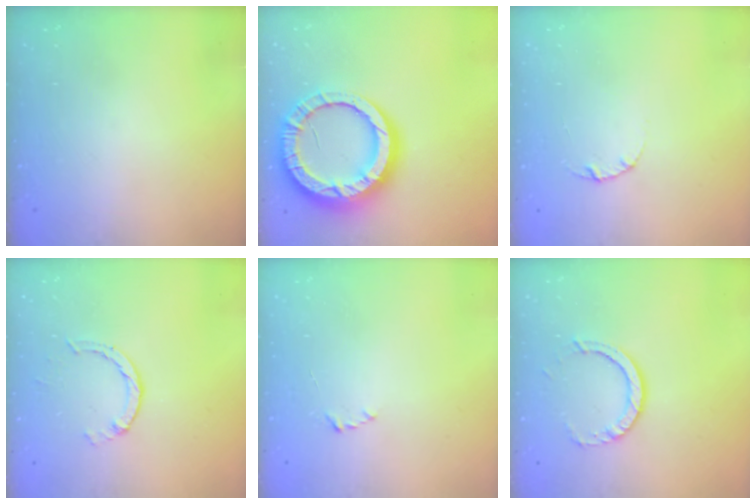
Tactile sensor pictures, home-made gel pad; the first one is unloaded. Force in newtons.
{"total": 21.0, "press": 20.9, "slide": 2.2}
{"total": 3.0, "press": 3.0, "slide": 0.4}
{"total": 1.4, "press": 1.4, "slide": 0.2}
{"total": 2.2, "press": 2.1, "slide": 0.3}
{"total": 8.6, "press": 8.5, "slide": 1.3}